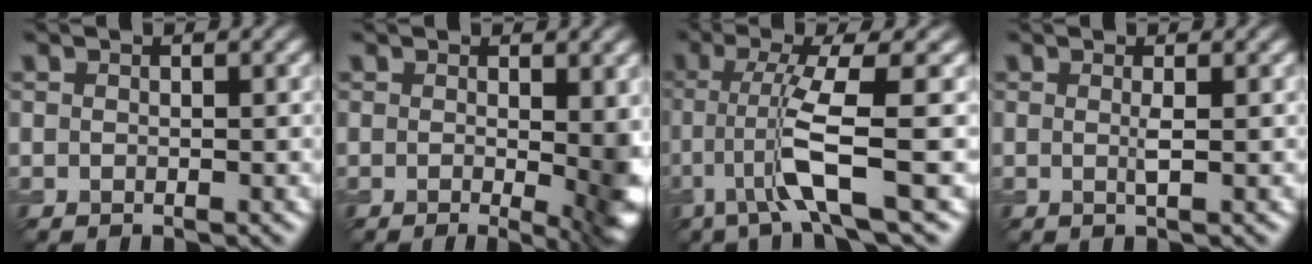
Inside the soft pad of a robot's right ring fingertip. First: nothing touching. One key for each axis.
{"total": 7.7, "fx": -0.7, "fy": 2.4, "fz": 7.3, "tx": -0.074, "ty": -0.006, "tz": -0.005}
{"total": 5.9, "fx": -1.4, "fy": 0.4, "fz": 5.7, "tx": -0.116, "ty": 0.002, "tz": -0.030}
{"total": 1.1, "fx": 0.1, "fy": 0.1, "fz": 1.0, "tx": -0.022, "ty": -0.002, "tz": 0.000}